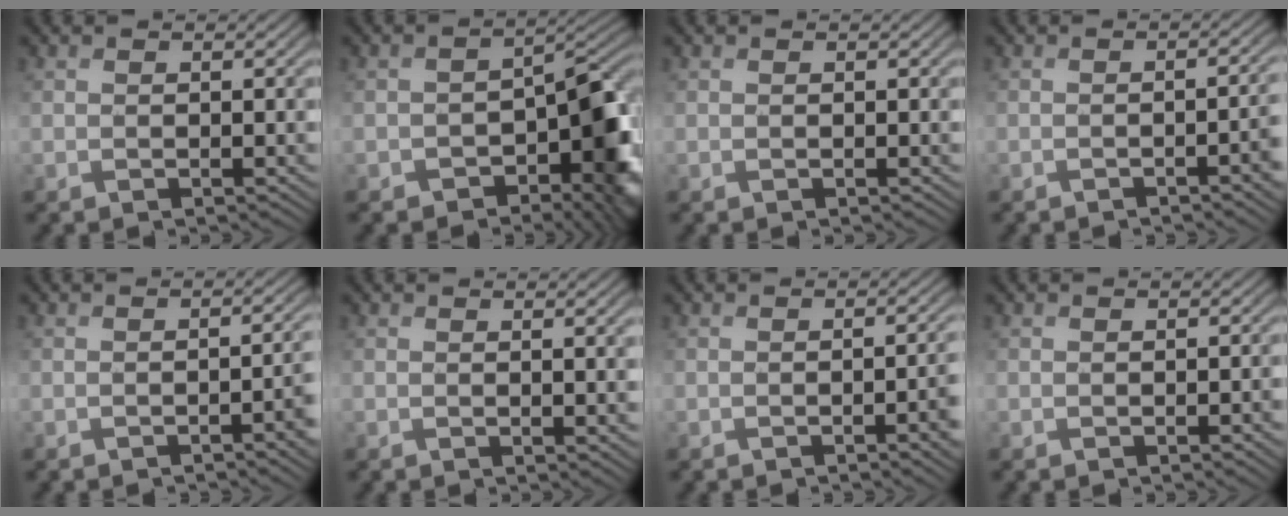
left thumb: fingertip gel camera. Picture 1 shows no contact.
{"total": 9.6, "force": [-3.9, 5.9, 6.4], "torque": [-0.075, -0.024, -0.063]}
{"total": 0.0}
{"total": 3.4, "force": [-1.1, 0.8, 3.1], "torque": [-0.035, 0.006, -0.023]}
{"total": 3.3, "force": [-1.2, 0.7, 3.0], "torque": [-0.033, 0.007, -0.026]}
{"total": 2.8, "force": [0.5, 0.5, 2.7], "torque": [-0.036, 0.007, 0.008]}
{"total": 3.9, "force": [-1.0, 1.0, 3.6], "torque": [-0.046, 0.002, -0.016]}
{"total": 0.9, "force": [-0.3, 0.1, 0.8], "torque": [-0.011, 0.002, -0.004]}